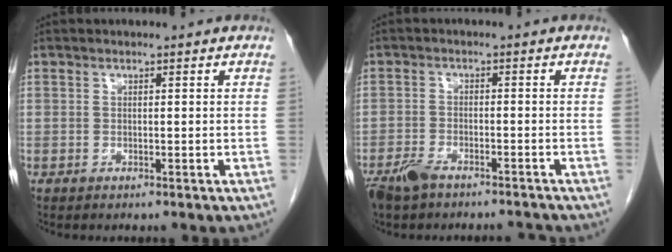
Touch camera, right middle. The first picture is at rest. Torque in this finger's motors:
{"motor_torque": [-0.09, -0.26, 0.06, 0.01]}